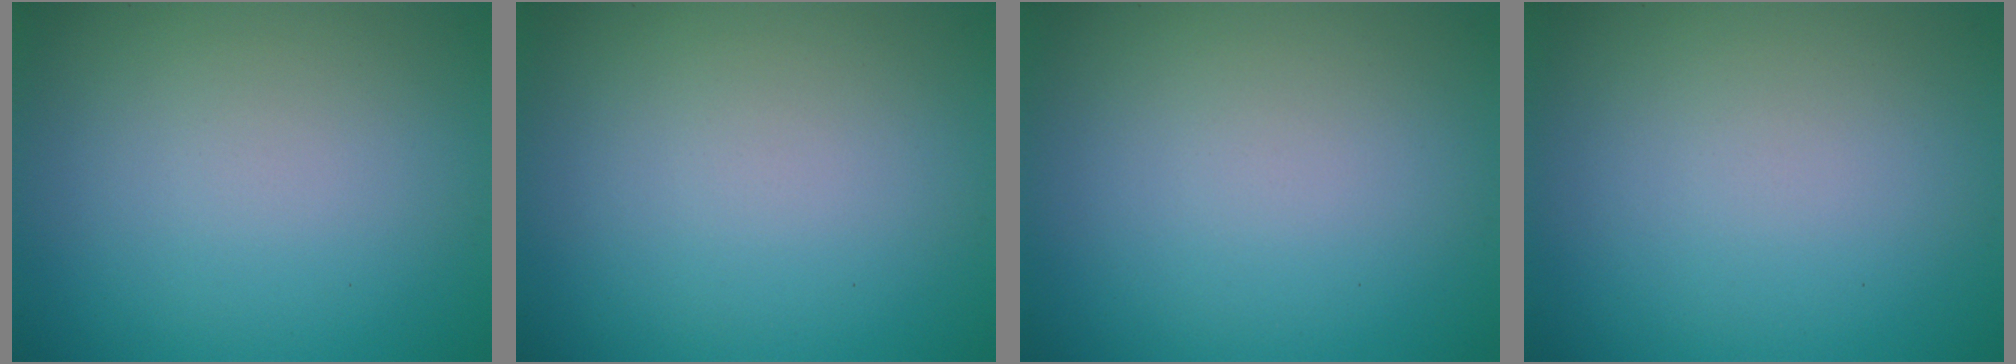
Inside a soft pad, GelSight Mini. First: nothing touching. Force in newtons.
{"total": 0.0}
{"total": 0.0}
{"total": 0.0}